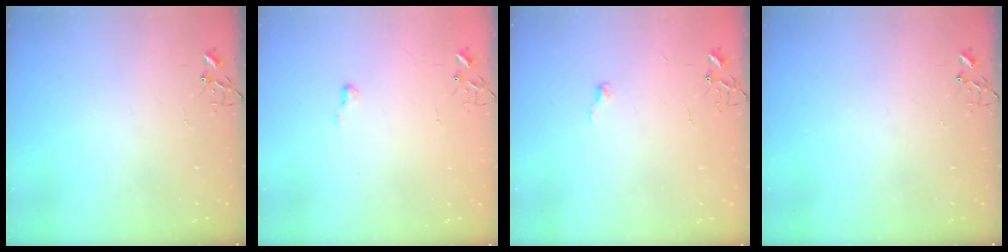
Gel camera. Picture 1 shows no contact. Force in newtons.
{"total": 4.5, "press": 4.5, "slide": 0.4}
{"total": 3.2, "press": 3.2, "slide": 0.4}
{"total": 0.0}